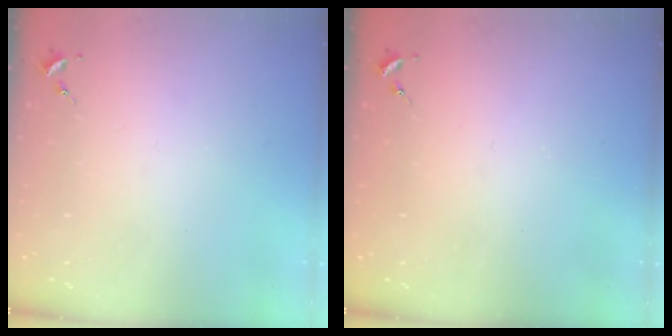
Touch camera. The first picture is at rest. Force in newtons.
{"total": 0.7, "press": 0.7, "slide": 0.1}